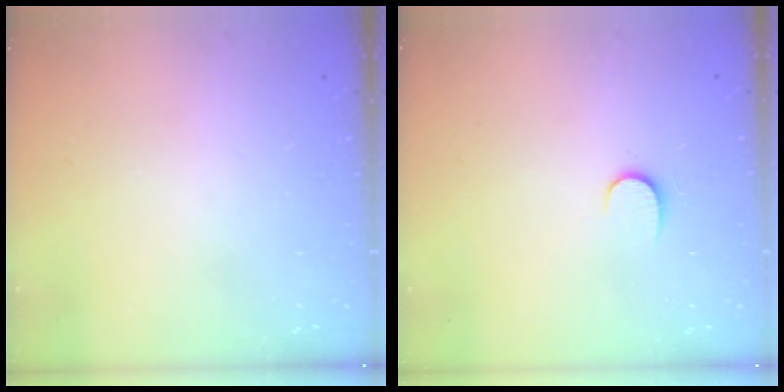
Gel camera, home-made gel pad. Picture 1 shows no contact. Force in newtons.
{"total": 5.7, "press": 5.7, "slide": 0.5}